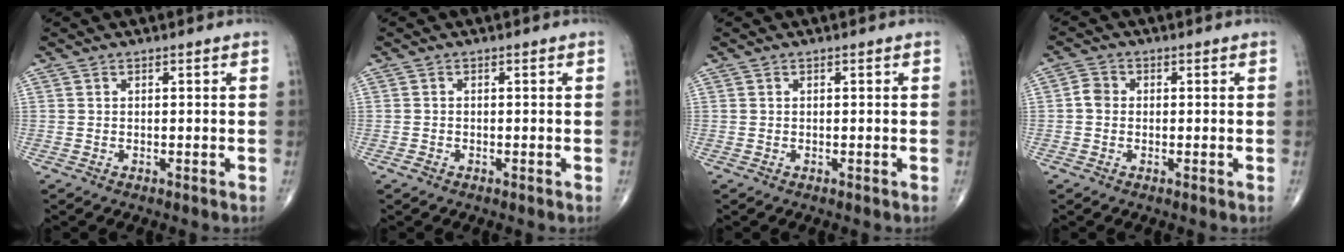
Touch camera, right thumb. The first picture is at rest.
{"total": 0.8, "force": [-0.5, 0.5, 0.3], "torque": [-0.007, 0.002, -0.010]}
{"total": 0.0}
{"total": 2.6, "force": [-0.2, 2.2, 1.3], "torque": [-0.015, 0.006, -0.010]}